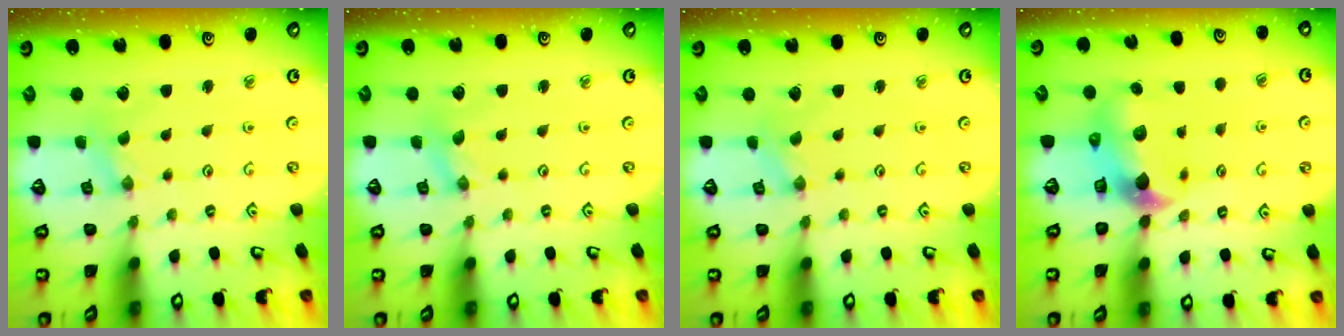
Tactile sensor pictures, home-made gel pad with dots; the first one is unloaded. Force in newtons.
{"total": 0.6, "press": 0.6, "slide": 0.2}
{"total": 0.0}
{"total": 7.6, "press": 7.5, "slide": 1.1}